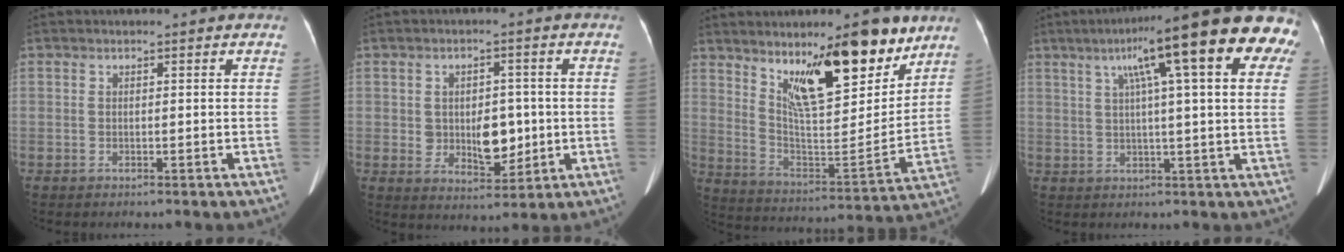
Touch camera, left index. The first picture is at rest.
{"total": 6.7, "force": [-0.3, 4.1, 5.2], "torque": [-0.080, 0.004, 0.005]}
{"total": 17.5, "force": [11.6, 4.1, 12.4], "torque": [-0.182, -0.024, 0.198]}
{"total": 18.9, "force": [10.0, 1.7, 16.0], "torque": [-0.231, 0.041, 0.121]}